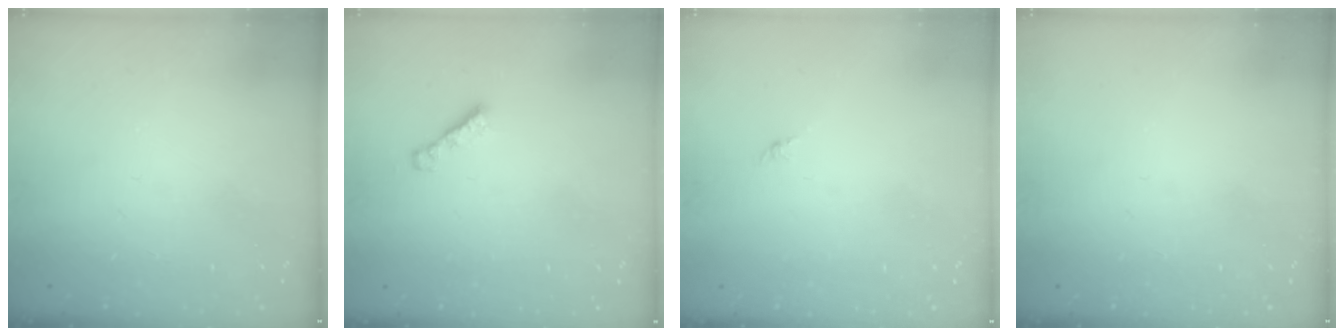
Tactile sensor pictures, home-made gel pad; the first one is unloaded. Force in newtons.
{"total": 2.3, "press": 2.3, "slide": 0.4}
{"total": 0.0}
{"total": 0.0}